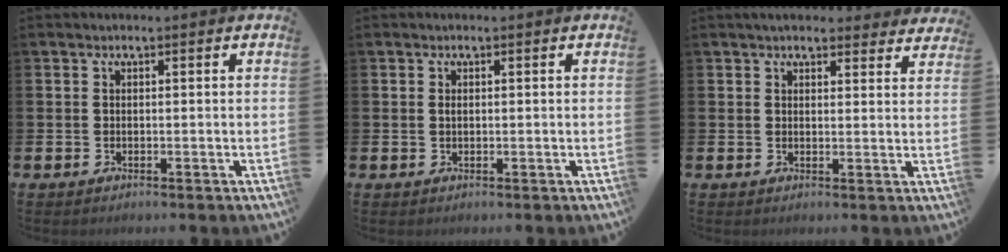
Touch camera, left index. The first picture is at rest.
{"total": 0.5, "force": [0.2, 0.3, 0.4], "torque": [-0.007, 0.000, 0.003]}
{"total": 3.7, "force": [3.6, 0.9, 0.6], "torque": [-0.007, -0.016, 0.064]}